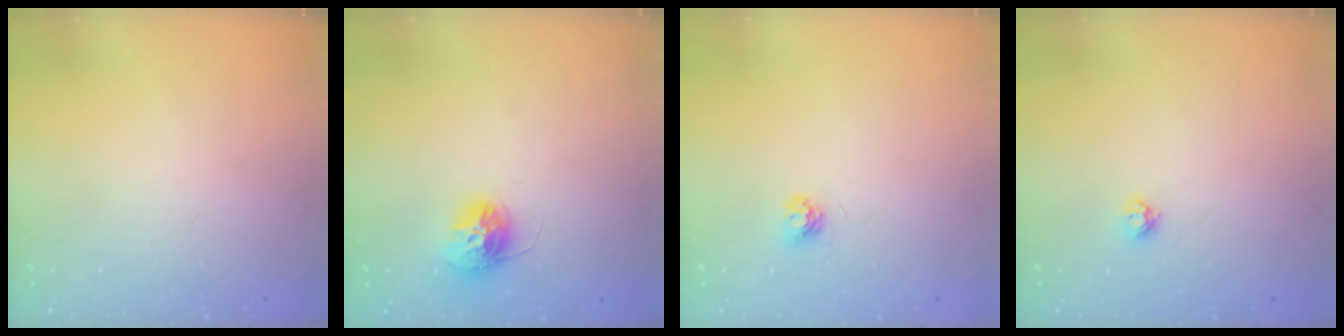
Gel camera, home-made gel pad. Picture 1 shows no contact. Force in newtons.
{"total": 12.1, "press": 12.1, "slide": 1.1}
{"total": 4.5, "press": 4.5, "slide": 0.5}
{"total": 5.3, "press": 5.2, "slide": 0.5}